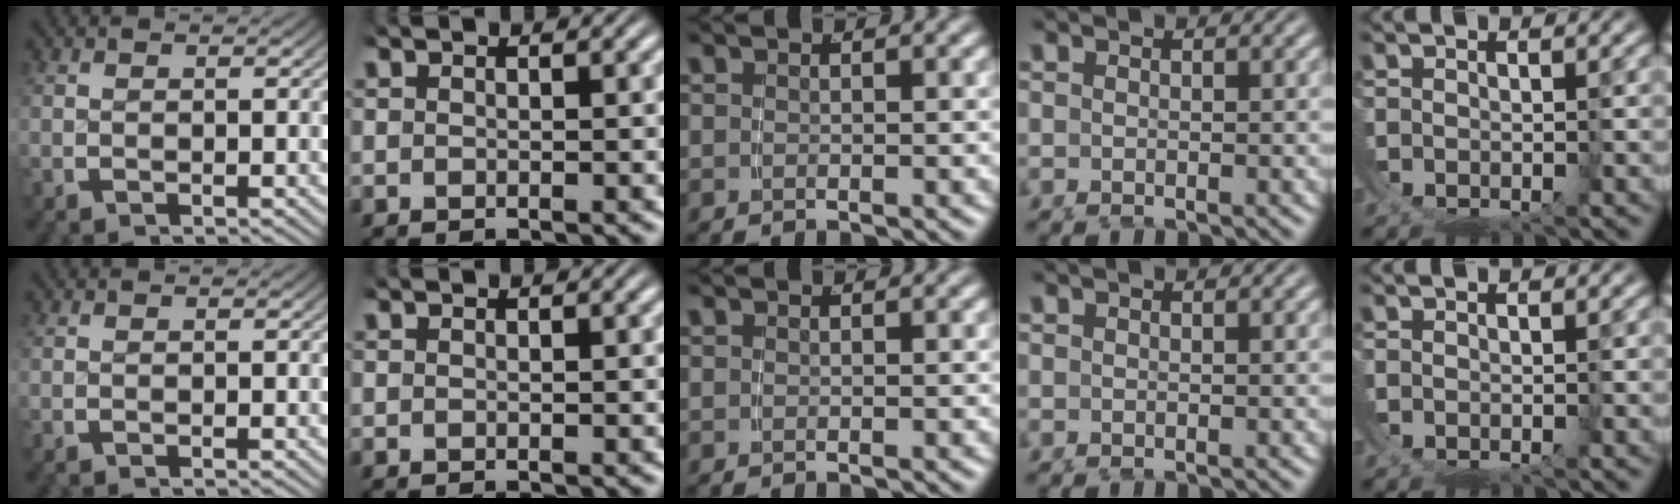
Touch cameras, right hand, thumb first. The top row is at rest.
{}